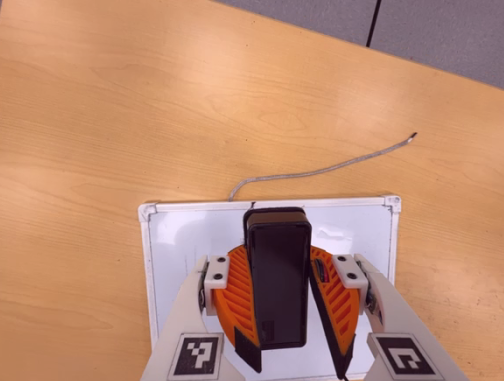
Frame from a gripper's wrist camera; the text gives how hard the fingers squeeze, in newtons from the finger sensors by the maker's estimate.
{"total": 8.7, "left": 8.9, "right": 8.5}